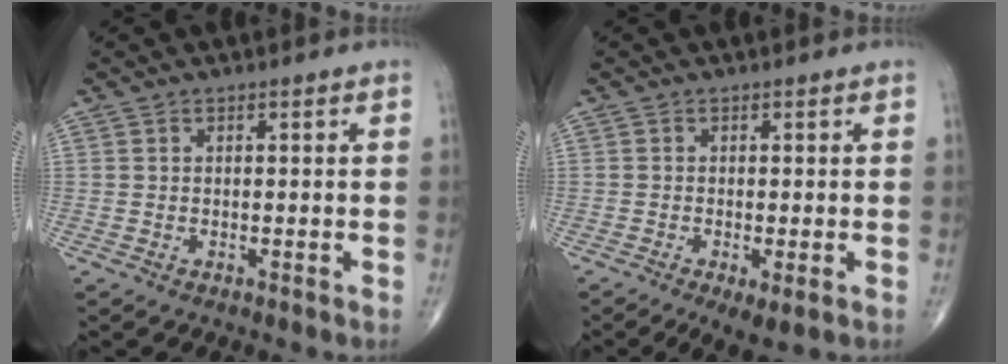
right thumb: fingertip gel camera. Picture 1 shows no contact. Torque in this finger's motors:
{"motor_torque": [1.84, 0.81, 0.01, -0.71, 0.10]}